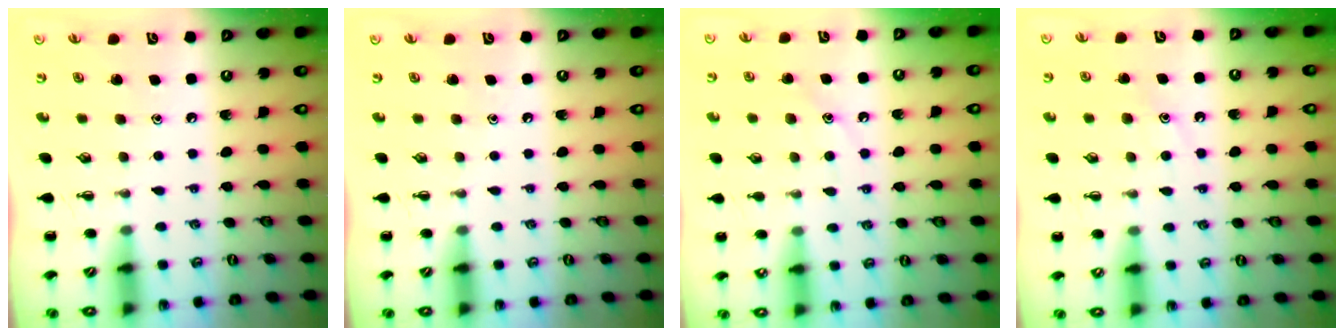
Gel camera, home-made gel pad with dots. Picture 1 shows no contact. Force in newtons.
{"total": 0.0}
{"total": 9.2, "press": 9.1, "slide": 1.5}
{"total": 9.7, "press": 9.6, "slide": 1.4}